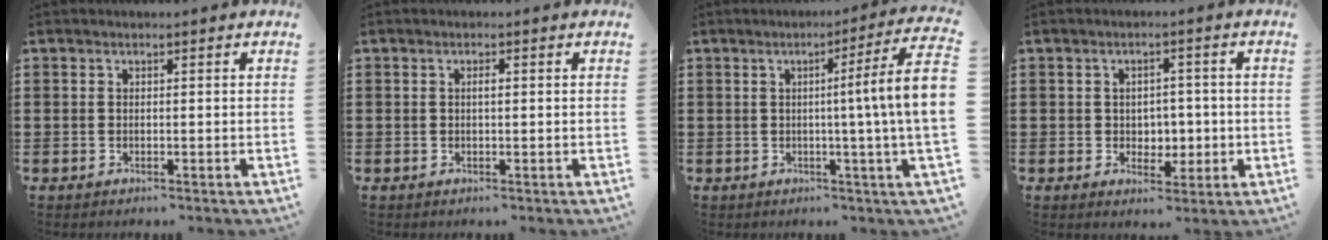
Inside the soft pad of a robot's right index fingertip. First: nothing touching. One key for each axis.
{"total": 0.9, "fx": 0.1, "fy": 0.3, "fz": 0.9, "tx": -0.018, "ty": -0.002, "tz": 0.002}
{"total": 8.3, "fx": 0.2, "fy": -1.2, "fz": 8.3, "tx": -0.134, "ty": -0.020, "tz": -0.006}
{"total": 3.2, "fx": 0.0, "fy": 2.9, "fz": 1.3, "tx": -0.022, "ty": 0.004, "tz": -0.008}